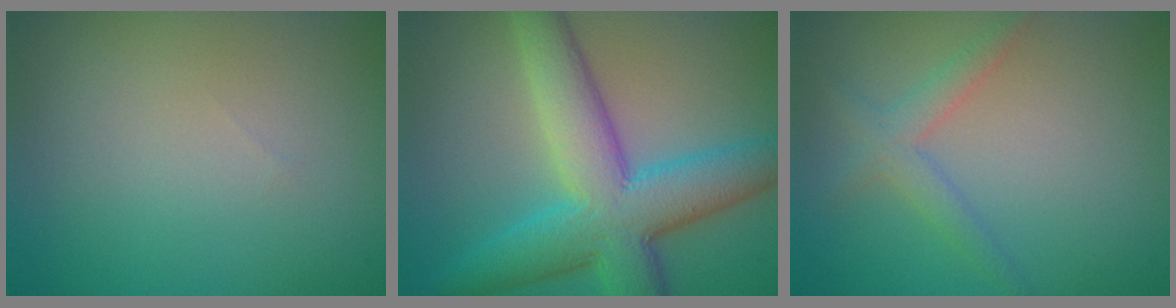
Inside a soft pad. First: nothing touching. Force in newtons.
{"total": 9.0, "press": 9.0, "slide": 0.1}
{"total": 2.1, "press": 2.1, "slide": 0.1}